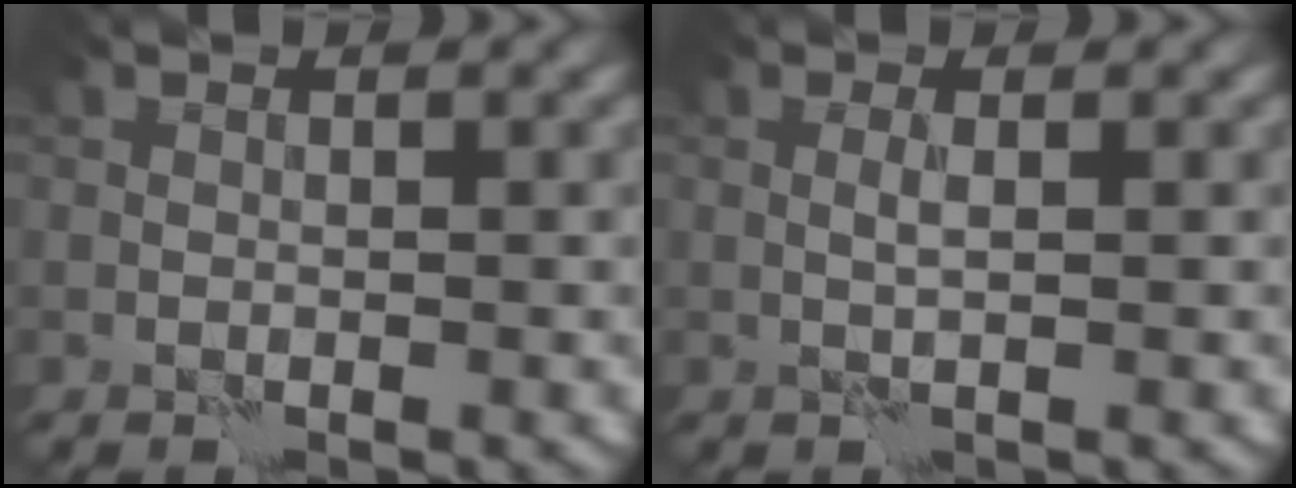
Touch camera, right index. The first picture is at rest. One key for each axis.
{"total": 0.9, "fx": 0.1, "fy": 0.0, "fz": 0.9, "tx": -0.020, "ty": 0.003, "tz": 0.001}